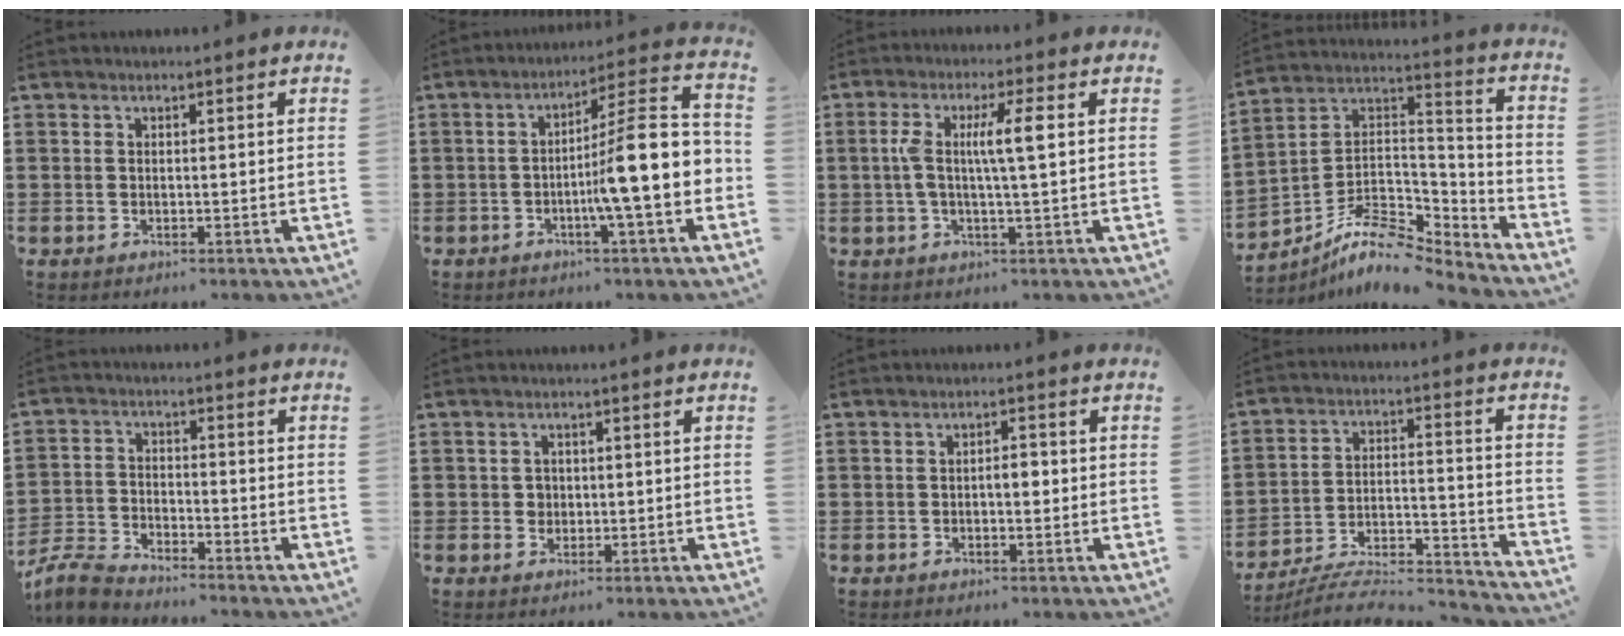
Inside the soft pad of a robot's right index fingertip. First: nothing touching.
{"total": 12.0, "force": [-2.1, 1.1, 11.8], "torque": [-0.184, -0.026, -0.044]}
{"total": 6.4, "force": [0.9, 0.8, 6.3], "torque": [-0.128, -0.003, 0.008]}
{"total": 9.3, "force": [-7.8, 3.0, 4.1], "torque": [-0.086, 0.004, -0.155]}
{"total": 4.9, "force": [-4.7, 0.7, 1.1], "torque": [-0.048, -0.006, -0.102]}
{"total": 1.7, "force": [0.1, 1.6, 0.5], "torque": [-0.015, 0.008, 0.001]}
{"total": 2.3, "force": [-0.4, 1.0, 2.0], "torque": [-0.039, 0.004, -0.008]}
{"total": 7.2, "force": [-6.6, 1.5, 2.5], "torque": [-0.046, 0.001, -0.131]}